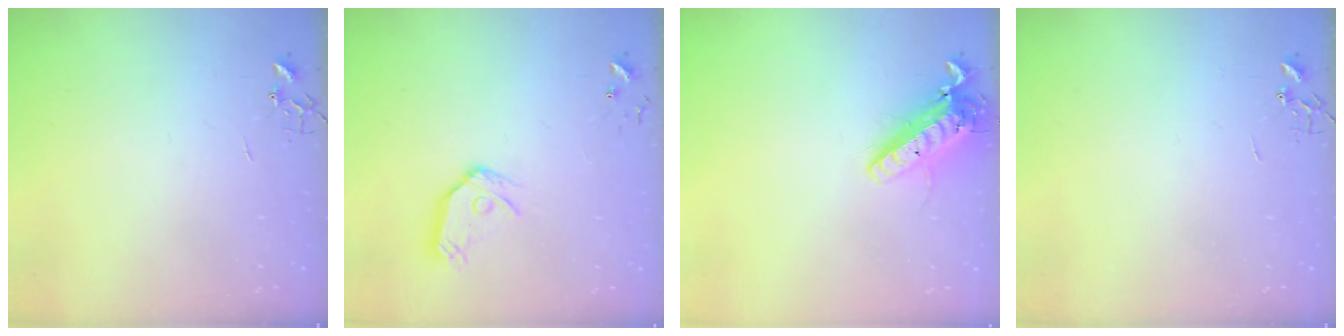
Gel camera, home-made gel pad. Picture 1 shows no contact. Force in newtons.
{"total": 11.3, "press": 11.2, "slide": 1.4}
{"total": 15.3, "press": 15.1, "slide": 2.8}
{"total": 0.0}